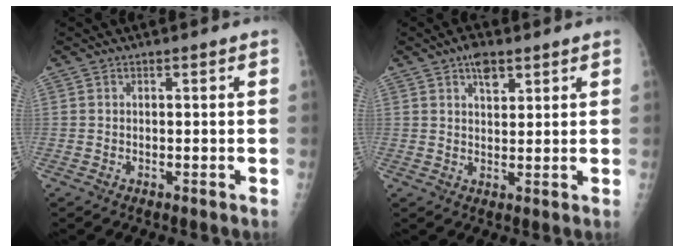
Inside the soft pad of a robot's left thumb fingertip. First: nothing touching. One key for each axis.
{"total": 4.4, "fx": 2.7, "fy": 2.2, "fz": 2.6, "tx": -0.028, "ty": -0.010, "tz": 0.042}